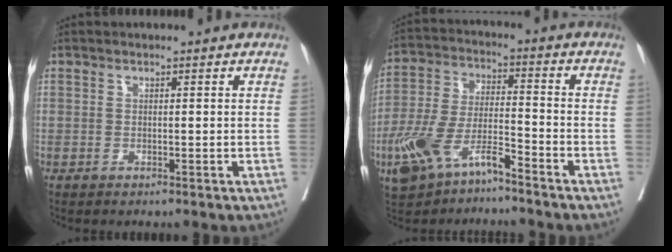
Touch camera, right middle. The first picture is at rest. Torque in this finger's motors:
{"motor_torque": [1.11, -1.03, 0.23, 0.08]}